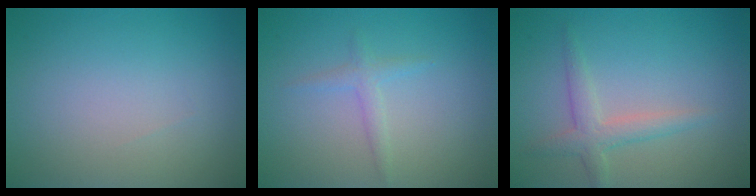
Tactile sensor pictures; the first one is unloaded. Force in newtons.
{"total": 1.3, "press": 1.3, "slide": 0.1}
{"total": 2.5, "press": 2.5, "slide": 0.1}